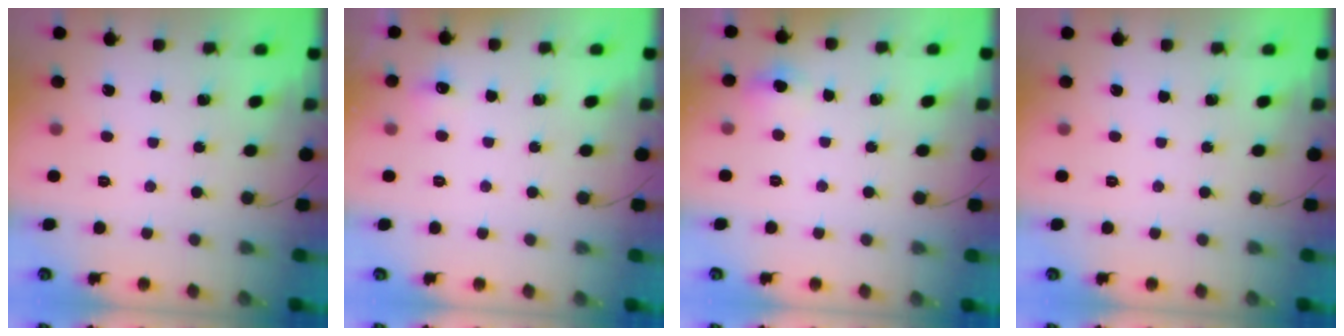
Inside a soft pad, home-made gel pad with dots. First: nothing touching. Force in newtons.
{"total": 4.3, "press": 4.1, "slide": 1.2}
{"total": 10.5, "press": 5.0, "slide": 9.3}
{"total": 0.0}